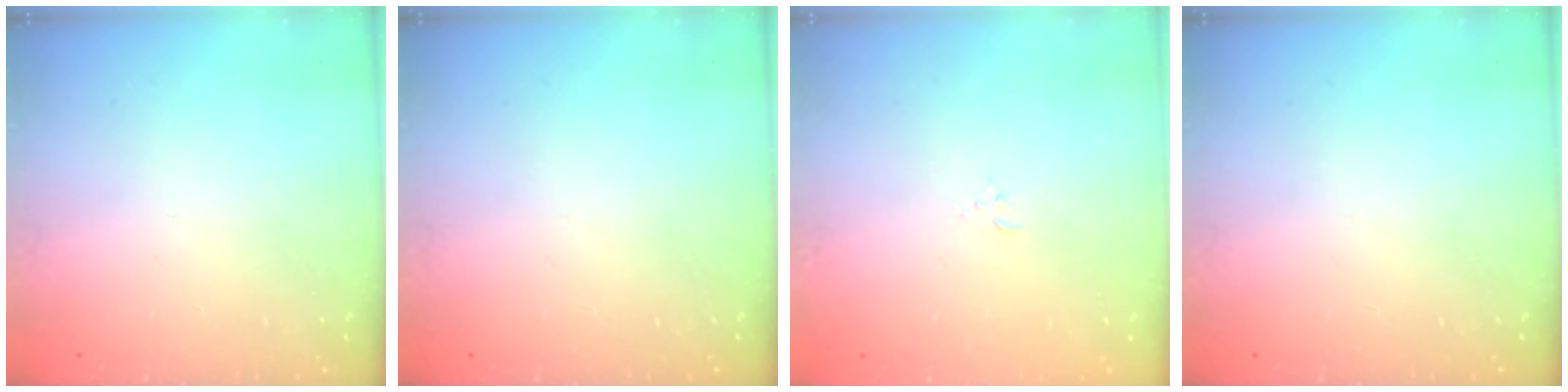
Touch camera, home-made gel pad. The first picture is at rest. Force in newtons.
{"total": 0.0}
{"total": 2.4, "press": 2.4, "slide": 0.3}
{"total": 0.0}